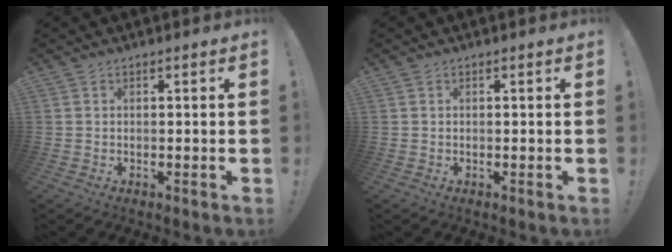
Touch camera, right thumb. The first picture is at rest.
{"total": 0.0}